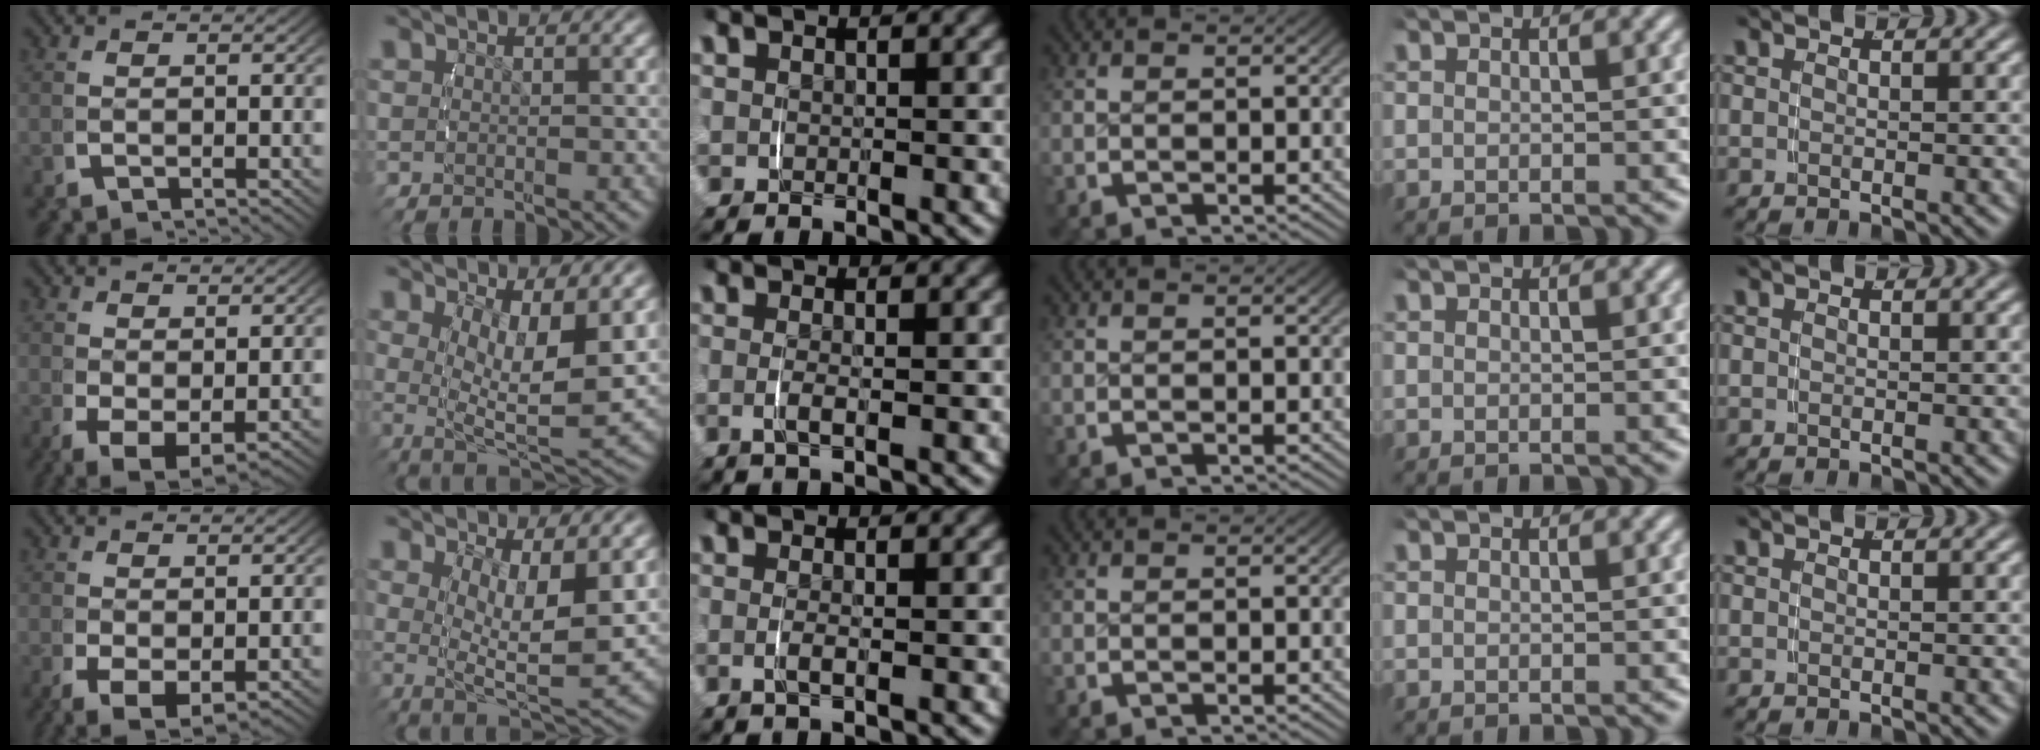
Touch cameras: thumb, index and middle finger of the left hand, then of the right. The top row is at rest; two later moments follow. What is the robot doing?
{"motion": "lift_and_place", "object": "toothpaste"}